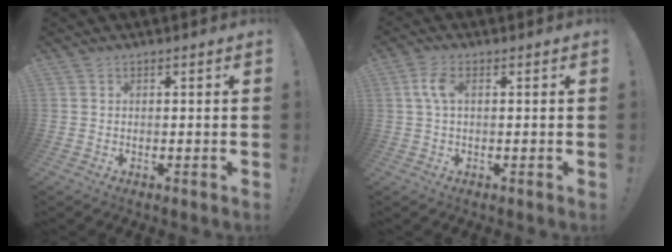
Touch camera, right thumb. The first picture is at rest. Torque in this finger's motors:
{"motor_torque": [-0.07, 0.28, 0.74, -0.10, -0.05]}